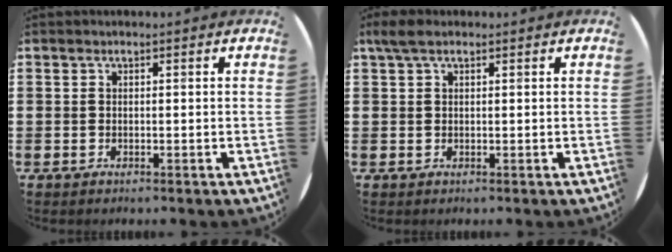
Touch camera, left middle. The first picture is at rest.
{"total": 2.1, "force": [1.3, 0.9, 1.4], "torque": [-0.030, 0.007, 0.022]}